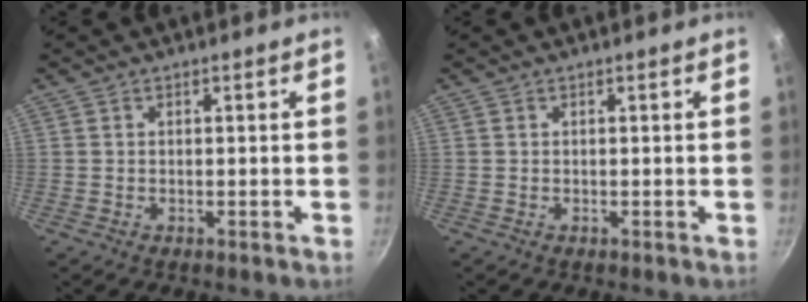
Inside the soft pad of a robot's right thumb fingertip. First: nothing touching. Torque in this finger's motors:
{"motor_torque": [-0.12, -0.12, 0.00, 0.00, 0.00]}